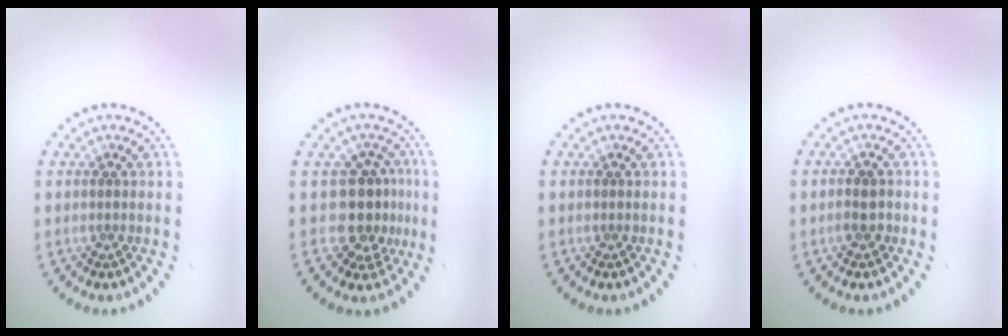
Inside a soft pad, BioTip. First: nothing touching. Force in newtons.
{"total": 3.8, "press": 3.2, "slide": 2.1}
{"total": 0.0}
{"total": 1.5, "press": 1.4, "slide": 0.5}